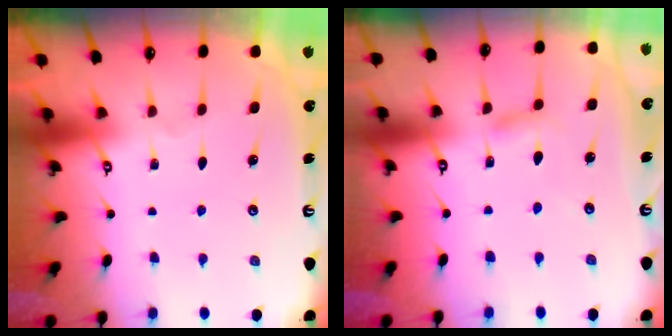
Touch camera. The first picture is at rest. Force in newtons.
{"total": 5.3, "press": 5.3, "slide": 0.3}